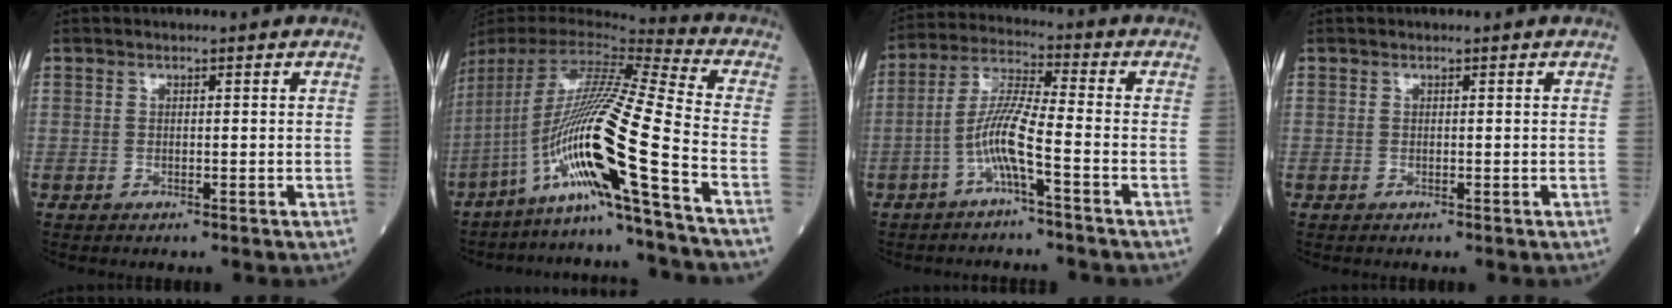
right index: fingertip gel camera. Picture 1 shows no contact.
{"total": 19.8, "force": [-9.0, -2.4, 17.4], "torque": [-0.349, -0.014, -0.176]}
{"total": 7.4, "force": [-2.9, 0.1, 6.8], "torque": [-0.139, 0.014, -0.061]}
{"total": 0.0}